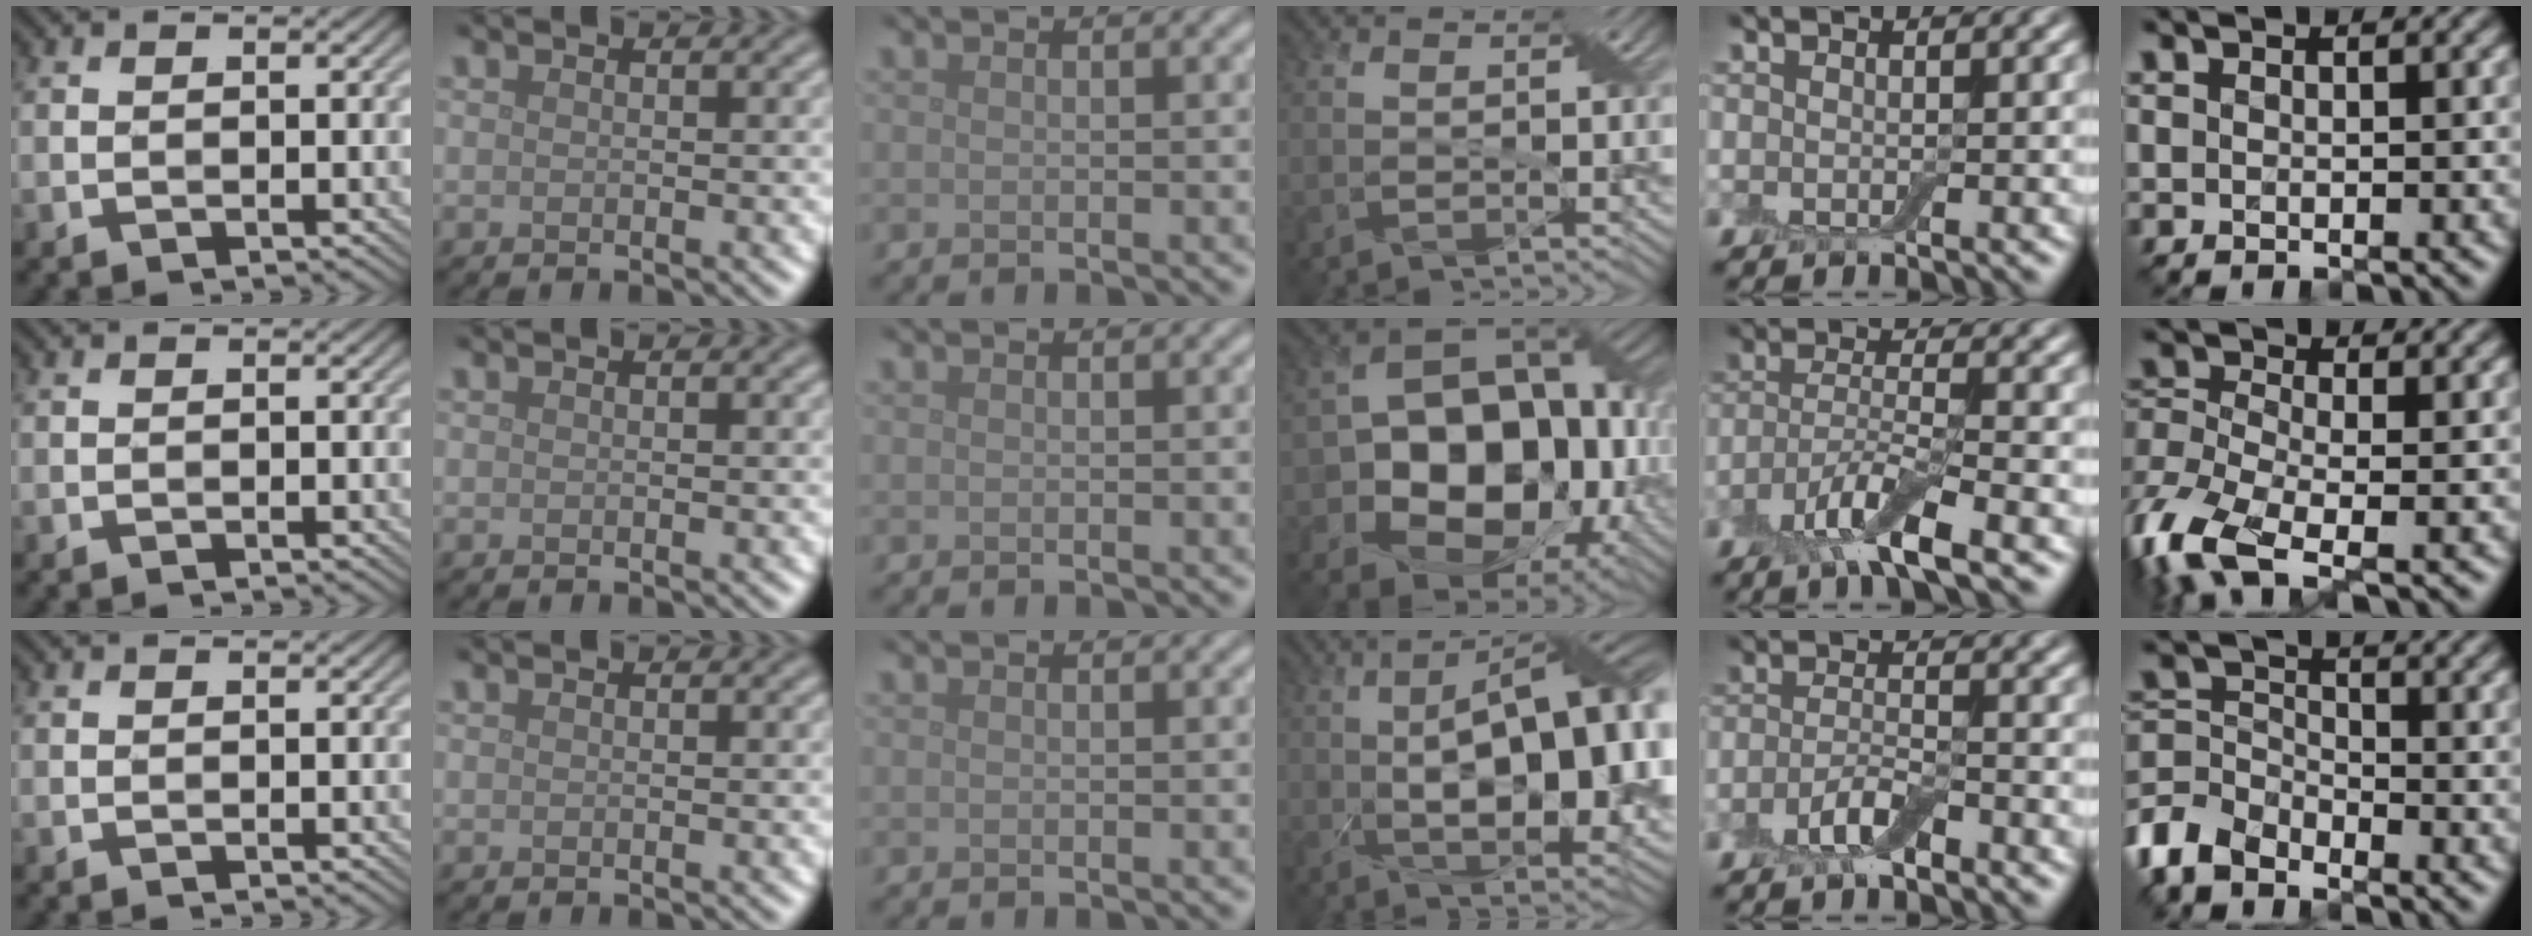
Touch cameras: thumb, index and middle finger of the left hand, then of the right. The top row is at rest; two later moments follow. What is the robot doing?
{"motion": "pour", "object": "bowl"}